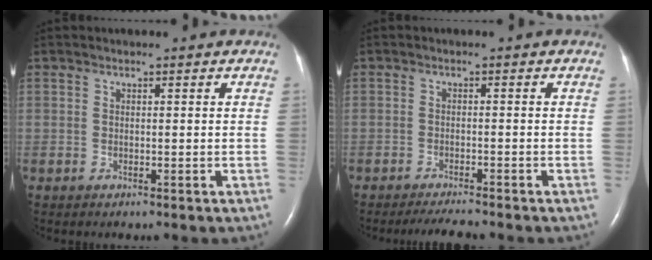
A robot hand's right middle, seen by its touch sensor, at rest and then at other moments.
{"total": 3.6, "force": [-3.3, -0.1, 1.4], "torque": [-0.027, -0.013, -0.051]}